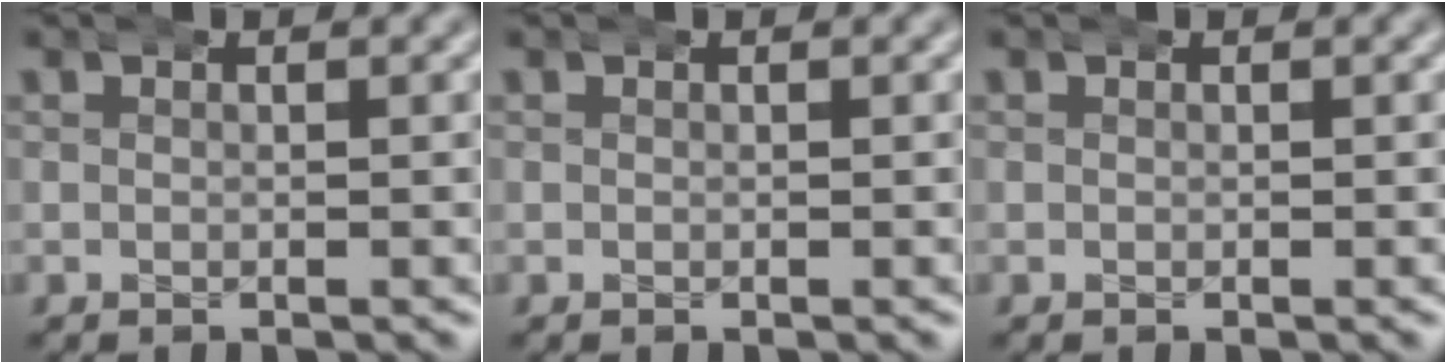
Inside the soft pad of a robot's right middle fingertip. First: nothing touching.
{"total": 0.0}
{"total": 0.0}